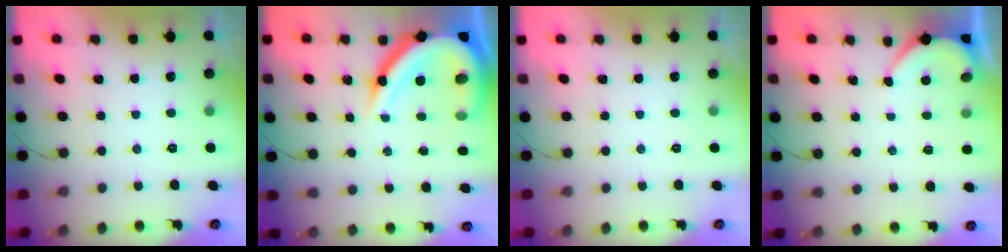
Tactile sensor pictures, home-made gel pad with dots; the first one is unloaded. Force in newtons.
{"total": 20.4, "press": 20.3, "slide": 2.2}
{"total": 0.0}
{"total": 2.6, "press": 2.6, "slide": 0.4}